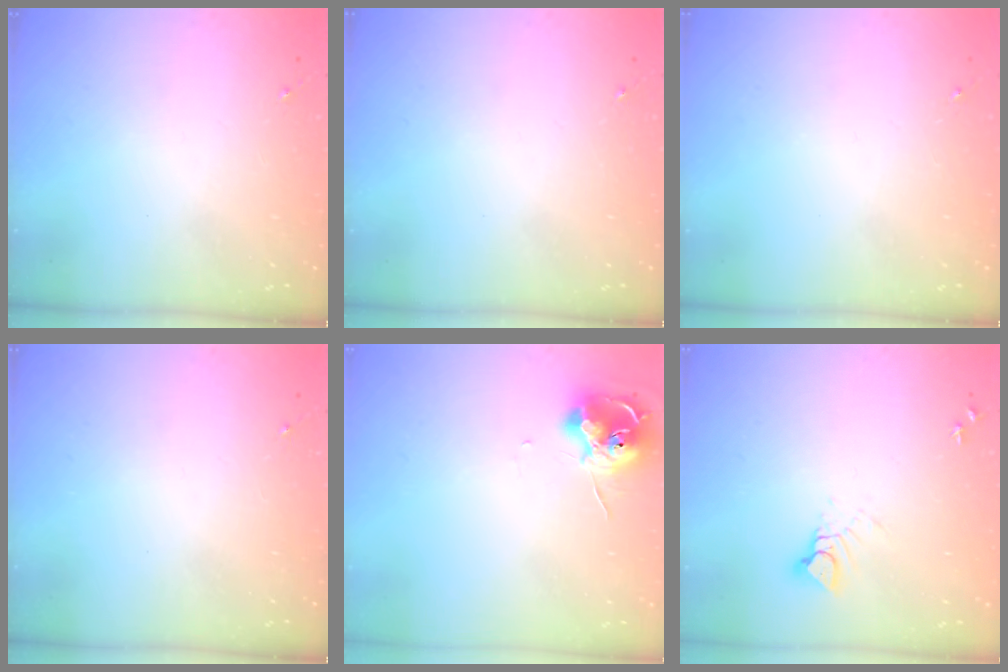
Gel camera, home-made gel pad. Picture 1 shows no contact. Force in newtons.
{"total": 0.0}
{"total": 0.0}
{"total": 0.0}
{"total": 11.1, "press": 11.0, "slide": 0.6}
{"total": 4.0, "press": 3.9, "slide": 0.4}